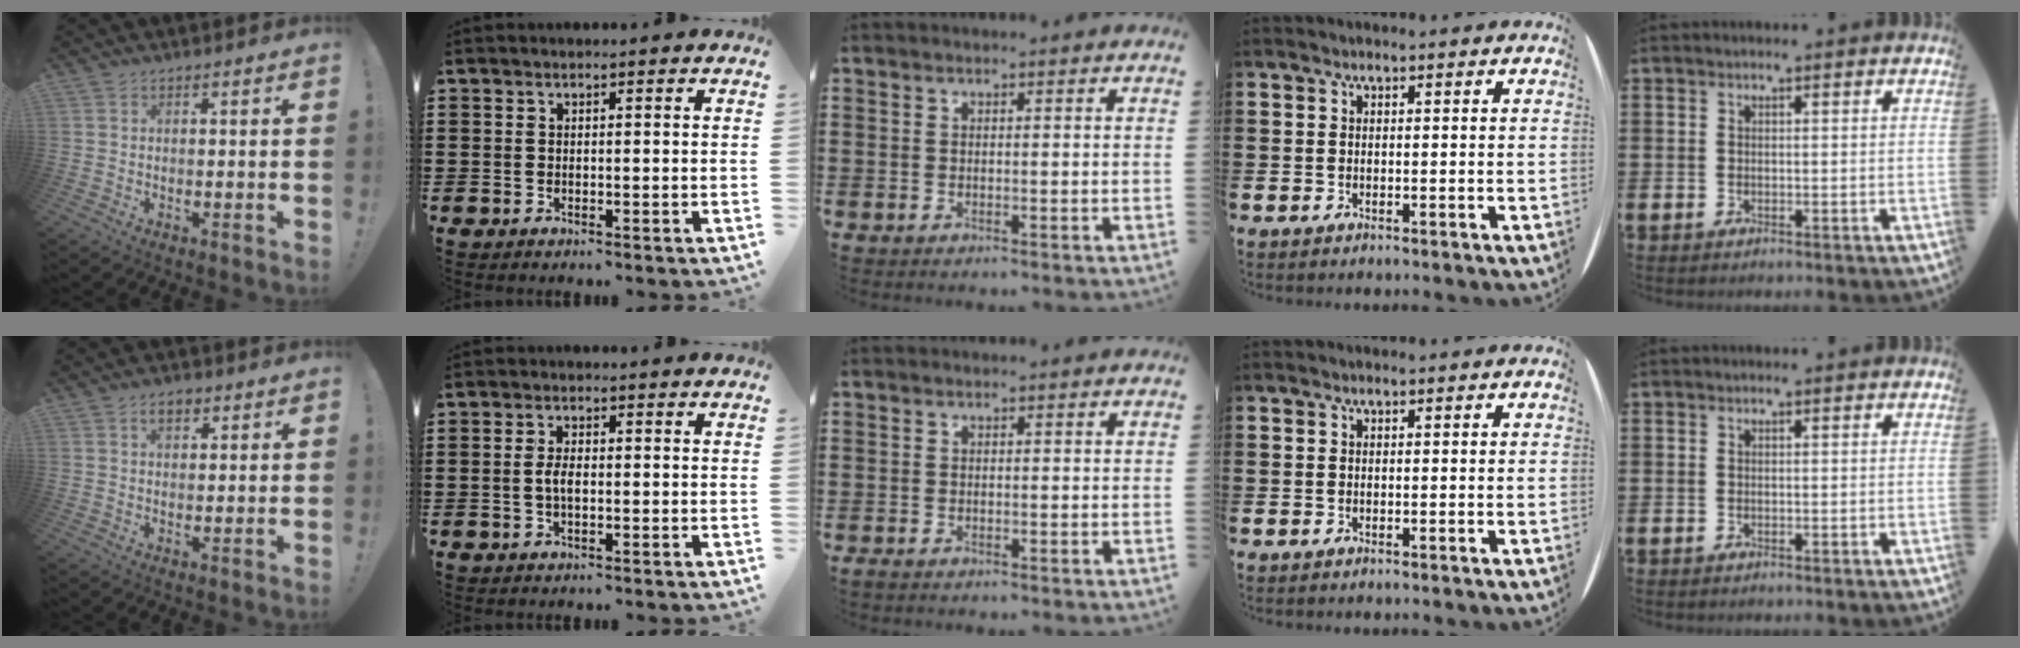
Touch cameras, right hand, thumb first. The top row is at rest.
{"thumb": {"total": 3.8, "force": [1.9, 2.3, 2.3], "torque": [-0.031, 0.002, 0.031]}, "index": {"total": 2.6, "force": [-0.3, 1.1, 2.3], "torque": [-0.060, -0.004, -0.011]}, "middle": {"total": 0.7, "force": [-0.5, 0.4, 0.2], "torque": [-0.005, 0.000, -0.011]}}